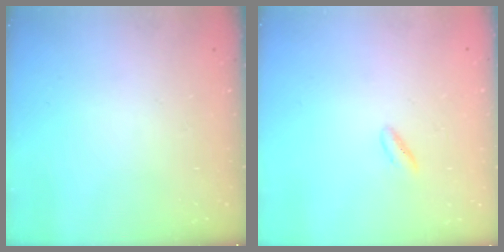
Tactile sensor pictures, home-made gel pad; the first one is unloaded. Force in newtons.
{"total": 1.8, "press": 1.6, "slide": 0.8}